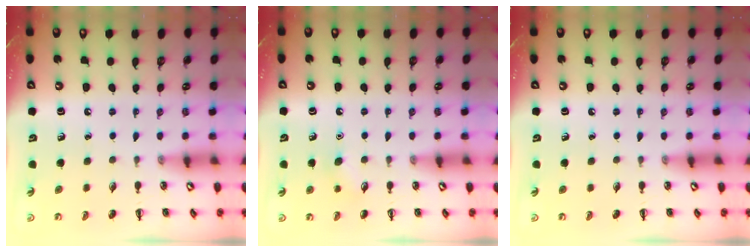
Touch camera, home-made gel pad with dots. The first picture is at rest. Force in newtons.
{"total": 5.1, "press": 4.9, "slide": 1.3}
{"total": 0.0}